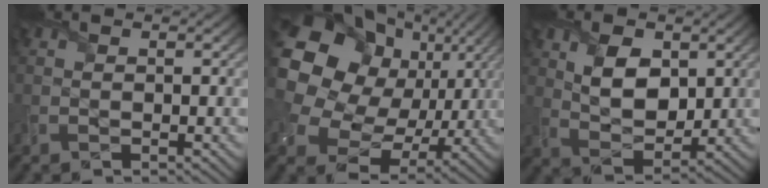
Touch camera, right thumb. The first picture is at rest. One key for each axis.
{"total": 22.2, "fx": 6.9, "fy": 17.8, "fz": 11.4, "tx": -0.307, "ty": 0.027, "tz": 0.132}
{"total": 7.4, "fx": 2.5, "fy": 4.7, "fz": 5.2, "tx": -0.109, "ty": -0.005, "tz": 0.046}